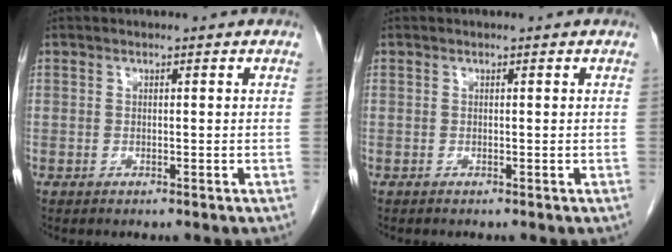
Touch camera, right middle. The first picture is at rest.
{"total": 0.0}